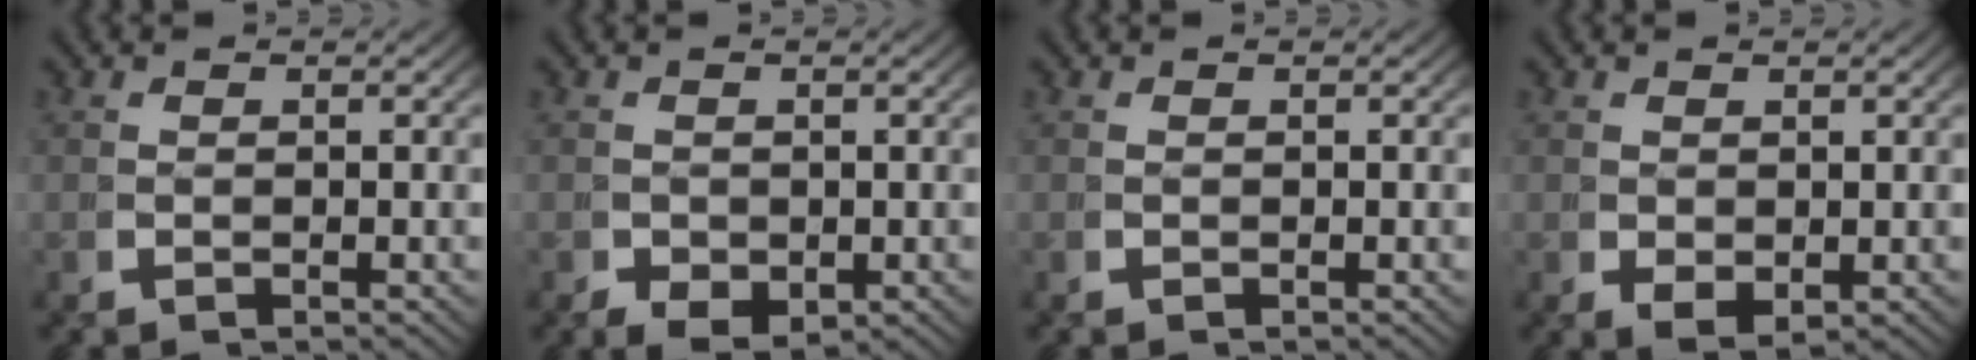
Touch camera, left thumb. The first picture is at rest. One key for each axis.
{"total": 3.3, "fx": -0.9, "fy": 2.4, "fz": 2.0, "tx": -0.037, "ty": -0.025, "tz": -0.003}
{"total": 0.0}
{"total": 1.9, "fx": 0.1, "fy": 1.4, "fz": 1.4, "tx": -0.033, "ty": -0.021, "tz": 0.019}